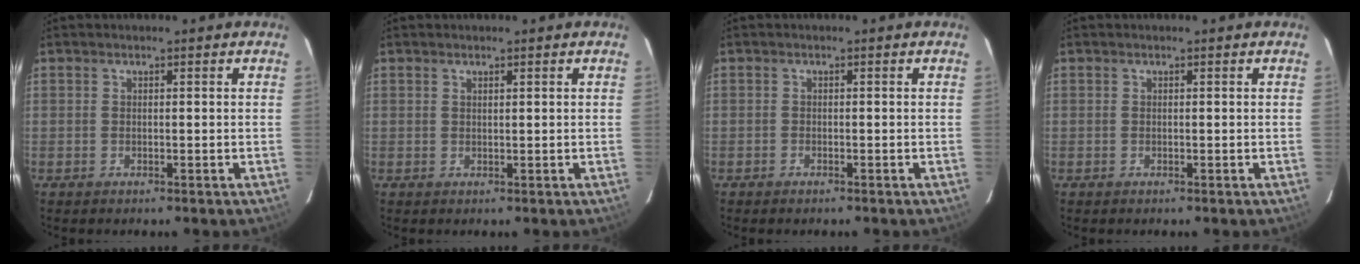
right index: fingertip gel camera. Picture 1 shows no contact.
{"total": 0.5, "force": [0.4, 0.1, 0.3], "torque": [-0.004, 0.002, 0.009]}
{"total": 0.8, "force": [-0.7, 0.3, 0.2], "torque": [-0.005, 0.001, -0.012]}
{"total": 0.0}